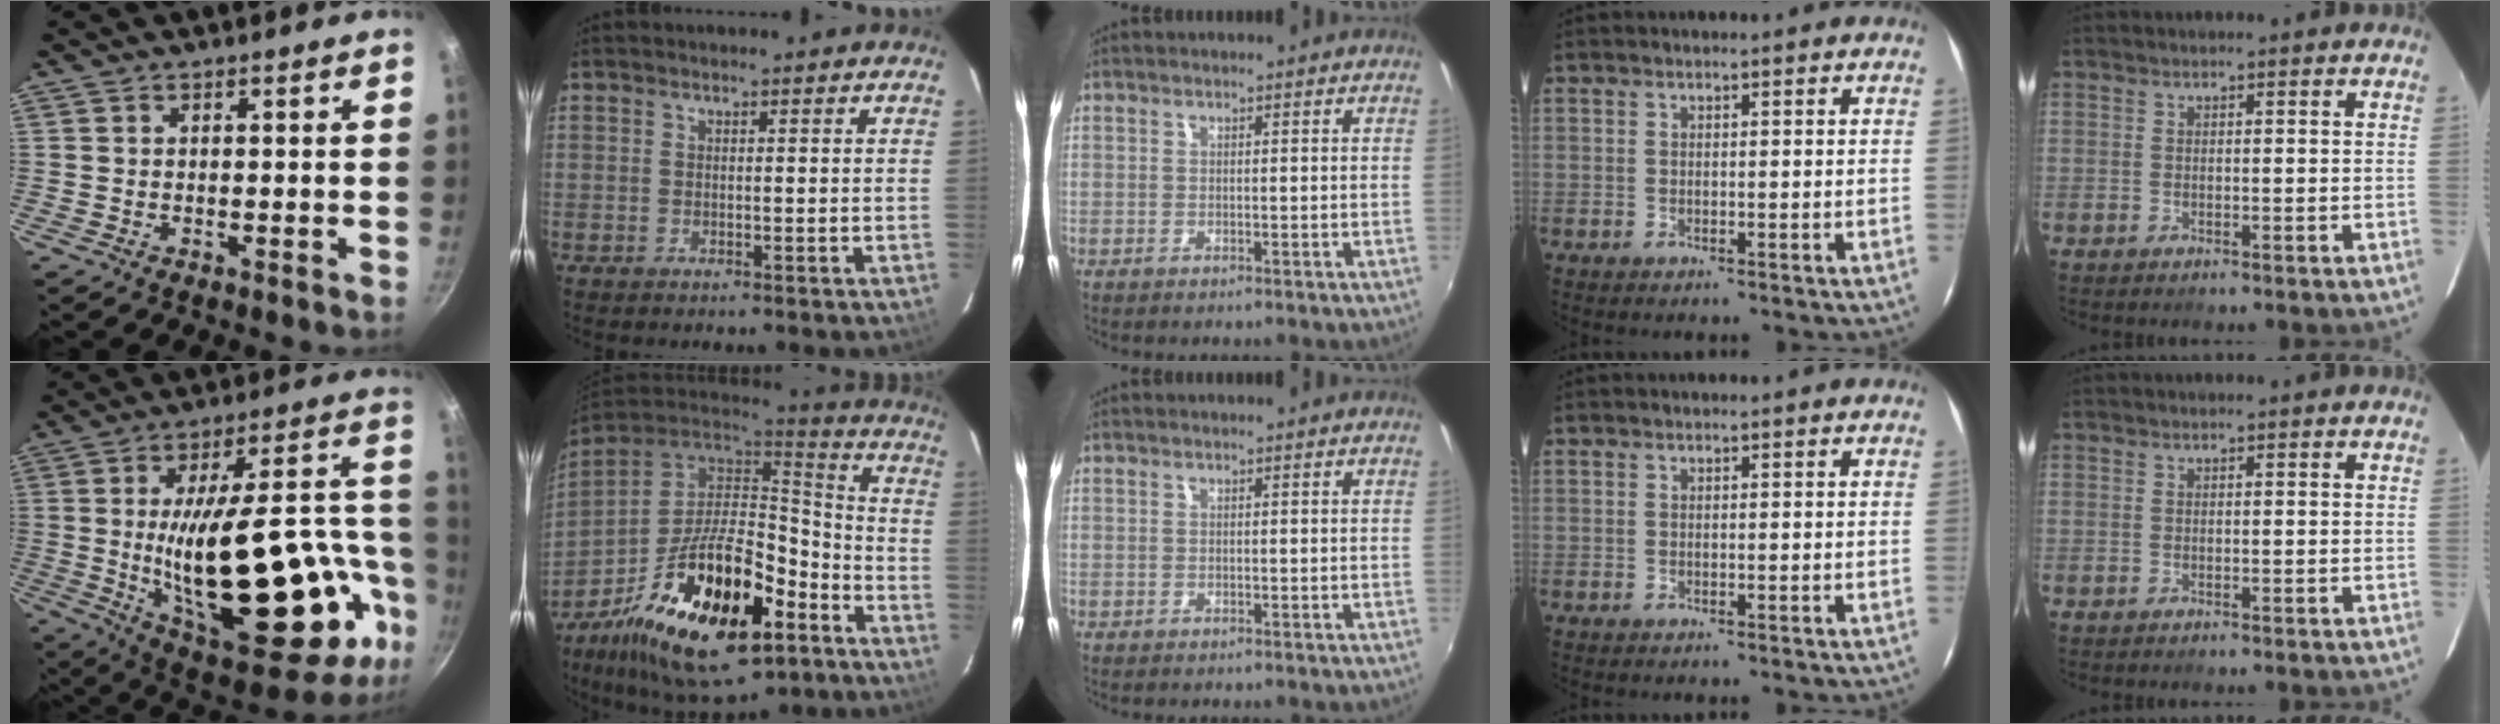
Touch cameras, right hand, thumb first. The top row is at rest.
{"thumb": {"total": 35.1, "force": [-7.4, 14.4, 31.1], "torque": [-0.430, 0.022, -0.080]}, "index": {"total": 27.0, "force": [-12.4, 11.7, 20.9], "torque": [-0.388, -0.024, -0.193]}}